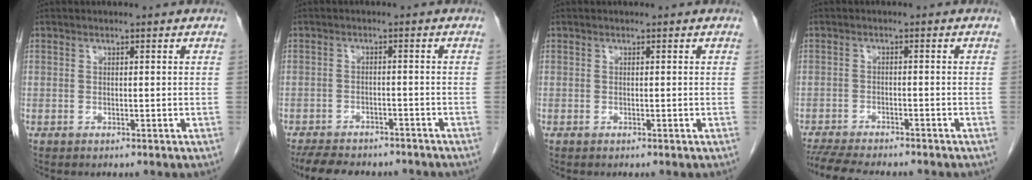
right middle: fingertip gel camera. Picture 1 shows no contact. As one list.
[{"total": 12.4, "force": [-10.6, 4.3, 4.8], "torque": [-0.094, -0.005, -0.142]}, {"total": 0.0}, {"total": 11.4, "force": [-10.0, 1.9, 5.1], "torque": [-0.078, -0.014, -0.146]}]